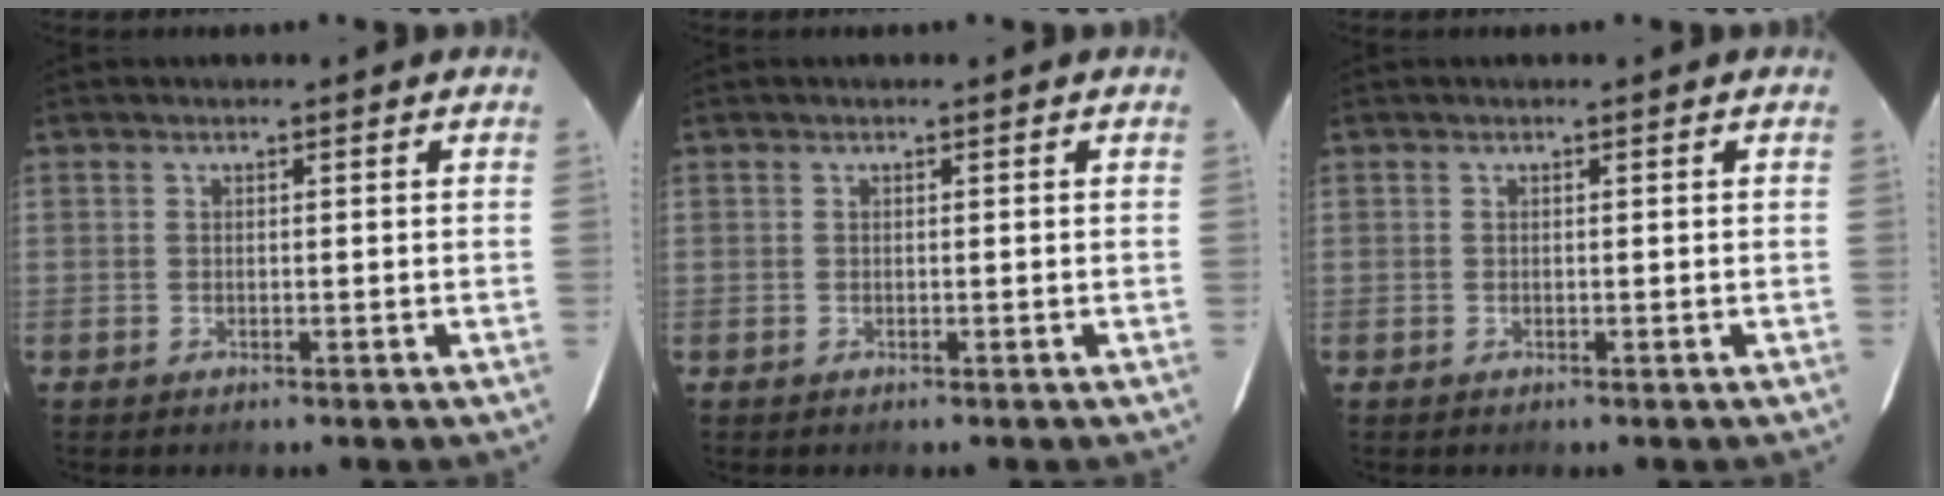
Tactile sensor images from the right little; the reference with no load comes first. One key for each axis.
{"total": 0.0}
{"total": 0.0}